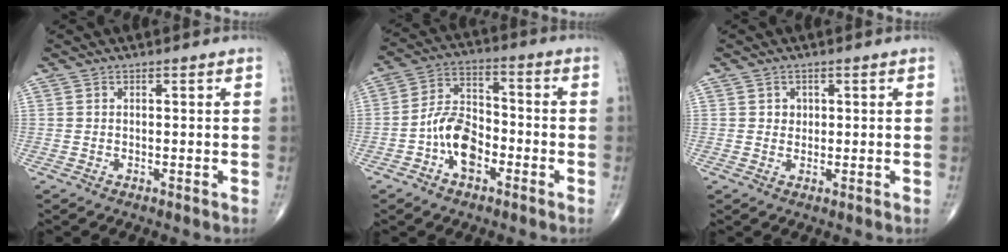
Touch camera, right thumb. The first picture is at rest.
{"total": 10.0, "force": [-3.8, 6.0, 7.0], "torque": [-0.114, 0.038, -0.077]}
{"total": 1.7, "force": [0.4, 1.5, 0.5], "torque": [0.002, 0.000, 0.006]}